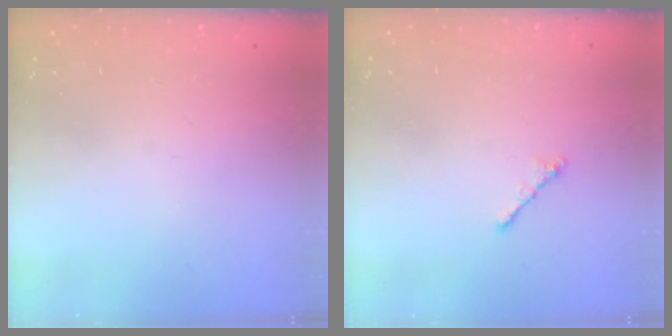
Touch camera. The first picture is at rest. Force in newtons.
{"total": 1.8, "press": 1.7, "slide": 0.6}